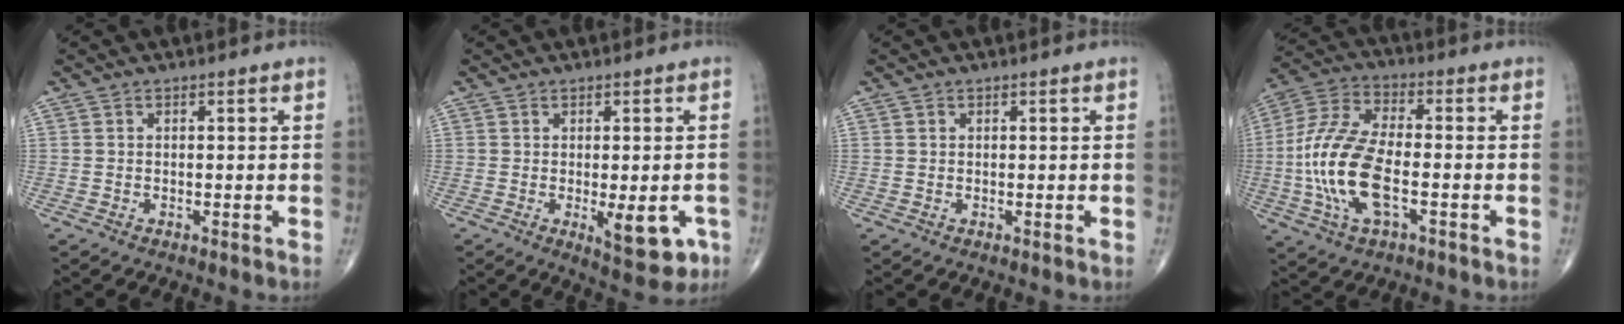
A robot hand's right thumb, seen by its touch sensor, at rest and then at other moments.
{"total": 8.3, "force": [-2.3, 3.3, 7.2], "torque": [-0.074, -0.009, -0.020]}
{"total": 0.0}
{"total": 16.1, "force": [-3.4, 7.2, 14.0], "torque": [-0.306, 0.021, -0.066]}